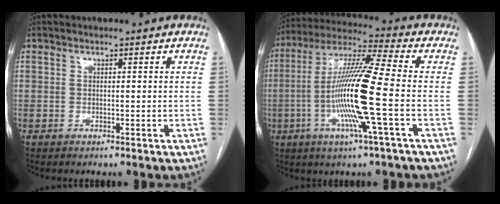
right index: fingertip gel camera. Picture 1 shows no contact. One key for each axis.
{"total": 15.6, "fx": -3.2, "fy": -0.7, "fz": 15.3, "tx": -0.298, "ty": -0.006, "tz": -0.072}